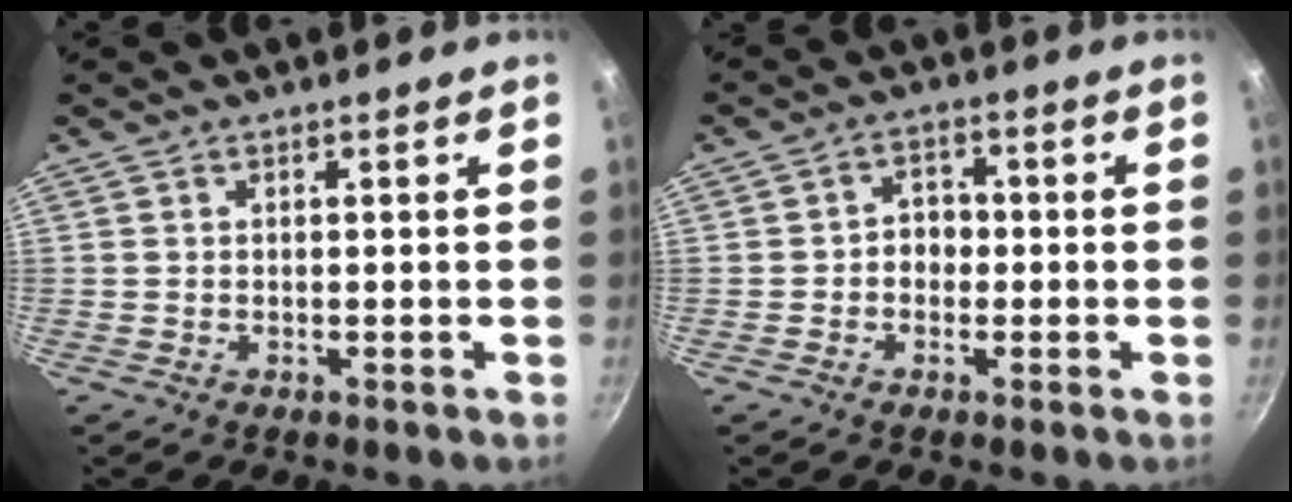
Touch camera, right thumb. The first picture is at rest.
{"total": 3.9, "force": [-0.7, 3.2, 2.0], "torque": [-0.005, 0.012, -0.014]}